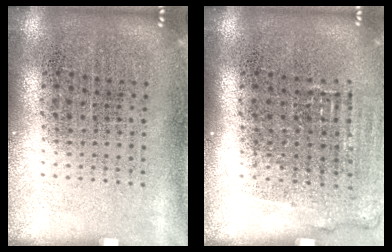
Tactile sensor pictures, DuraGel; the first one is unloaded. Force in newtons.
{"total": 1.1, "press": 1.1, "slide": 0.4}